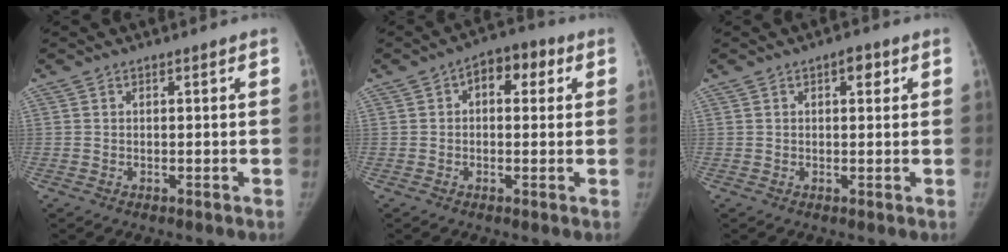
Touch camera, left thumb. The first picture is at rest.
{"total": 6.8, "force": [1.9, 4.2, 4.9], "torque": [-0.034, 0.016, 0.018]}
{"total": 2.5, "force": [1.1, 1.3, 1.9], "torque": [-0.012, 0.000, 0.011]}